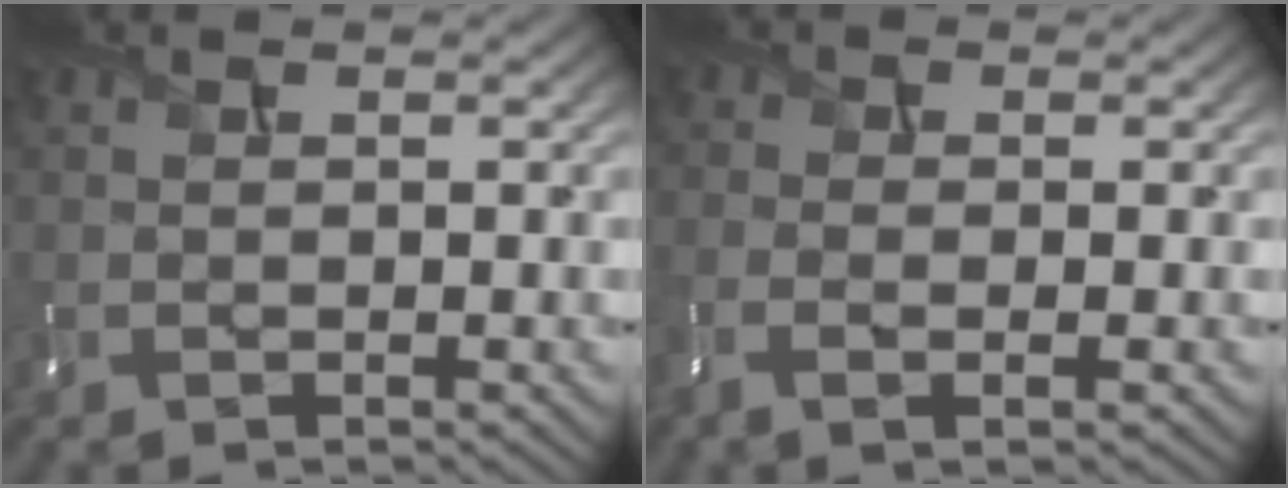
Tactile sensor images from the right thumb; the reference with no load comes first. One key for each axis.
{"total": 3.8, "fx": -1.9, "fy": 1.3, "fz": 3.1, "tx": -0.077, "ty": -0.011, "tz": -0.043}